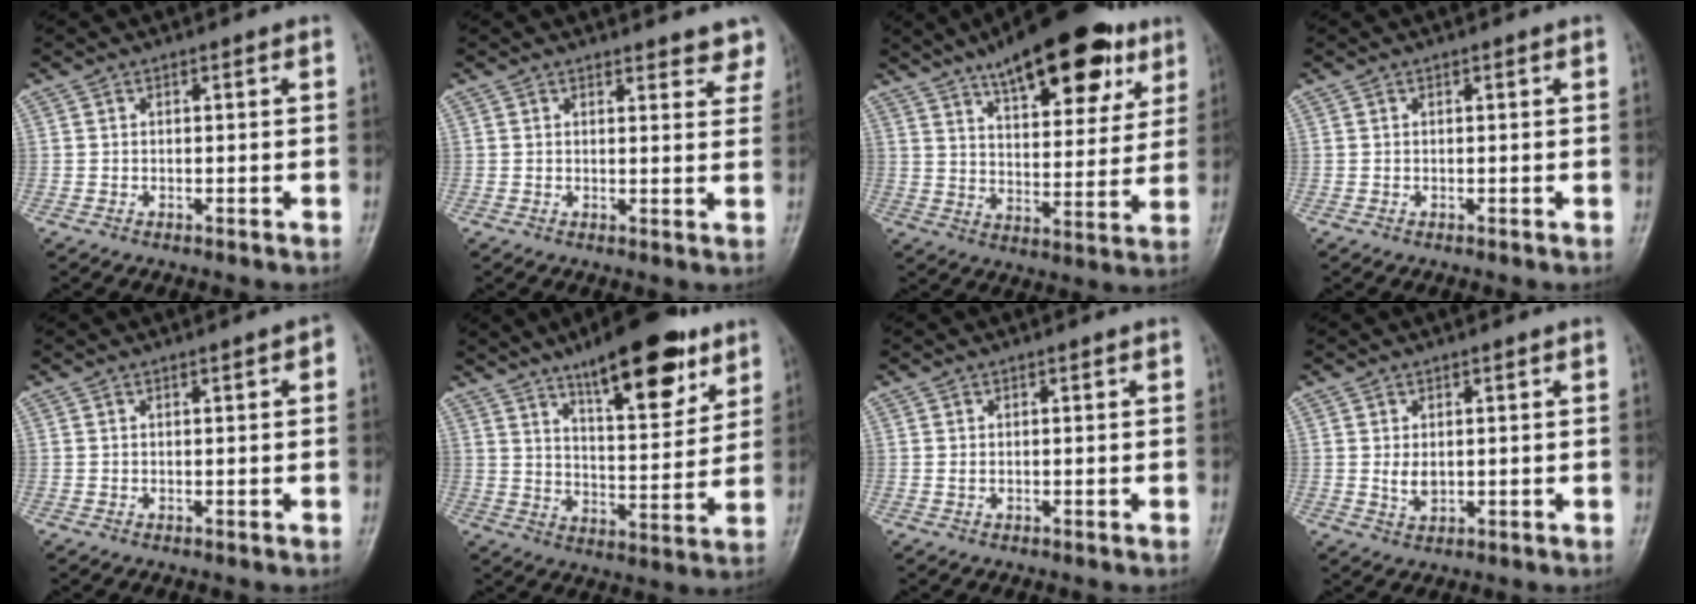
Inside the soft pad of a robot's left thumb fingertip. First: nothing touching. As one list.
[{"total": 5.0, "force": [4.5, 1.7, 1.2], "torque": [0.016, -0.025, 0.039]}, {"total": 21.5, "force": [12.9, 8.7, 14.8], "torque": [-0.177, -0.032, 0.194]}, {"total": 0.0}, {"total": 1.5, "force": [0.5, 0.4, 1.4], "torque": [-0.017, 0.002, 0.004]}, {"total": 17.3, "force": [10.9, 5.7, 12.1], "torque": [-0.144, -0.056, 0.172]}, {"total": 0.7, "force": [0.3, 0.3, 0.6], "torque": [-0.011, 0.002, 0.006]}, {"total": 2.6, "force": [0.5, 1.6, 2.0], "torque": [-0.028, -0.008, 0.013]}]